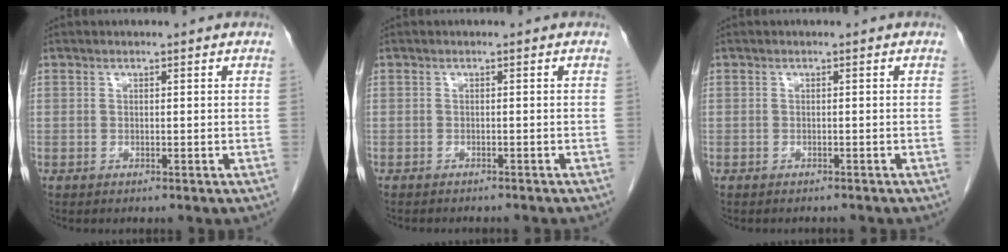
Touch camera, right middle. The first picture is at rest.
{"total": 4.9, "force": [-4.4, 1.1, 1.8], "torque": [-0.020, -0.003, -0.053]}
{"total": 2.5, "force": [-2.3, 0.6, 0.7], "torque": [-0.010, -0.003, -0.029]}